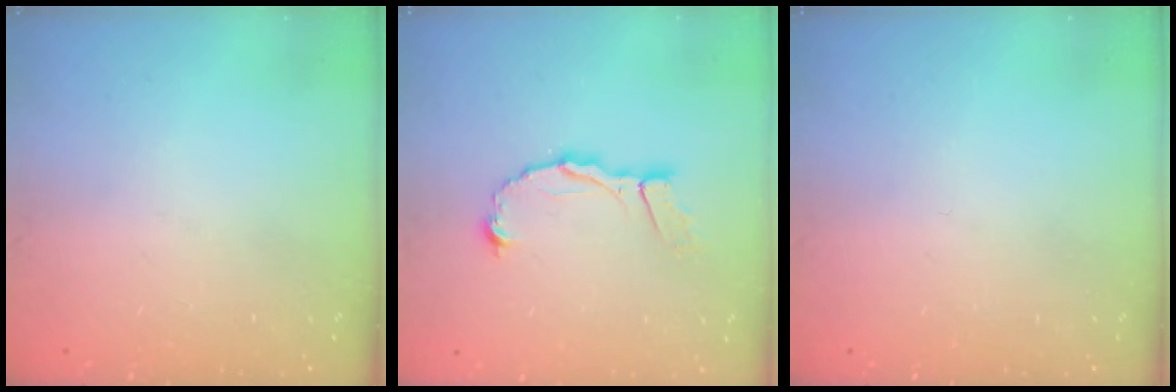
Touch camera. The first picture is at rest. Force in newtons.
{"total": 8.7, "press": 8.6, "slide": 1.2}
{"total": 0.0}